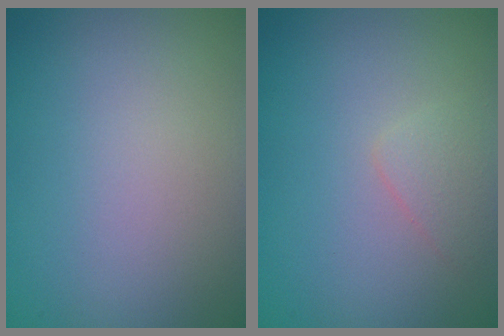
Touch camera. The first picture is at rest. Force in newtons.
{"total": 1.4, "press": 1.4, "slide": 0.0}